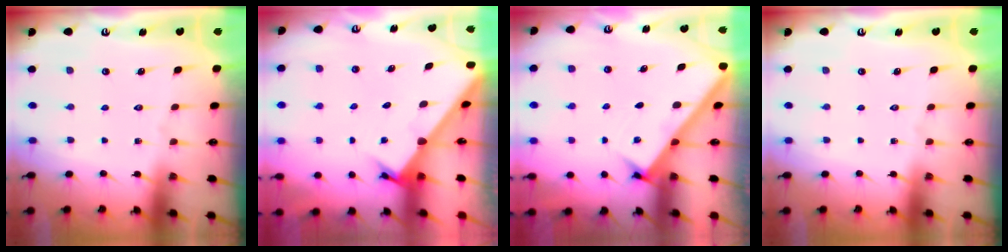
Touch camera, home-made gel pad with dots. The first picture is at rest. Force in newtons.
{"total": 1.8, "press": 1.8, "slide": 0.2}
{"total": 2.7, "press": 2.7, "slide": 0.4}
{"total": 0.0}